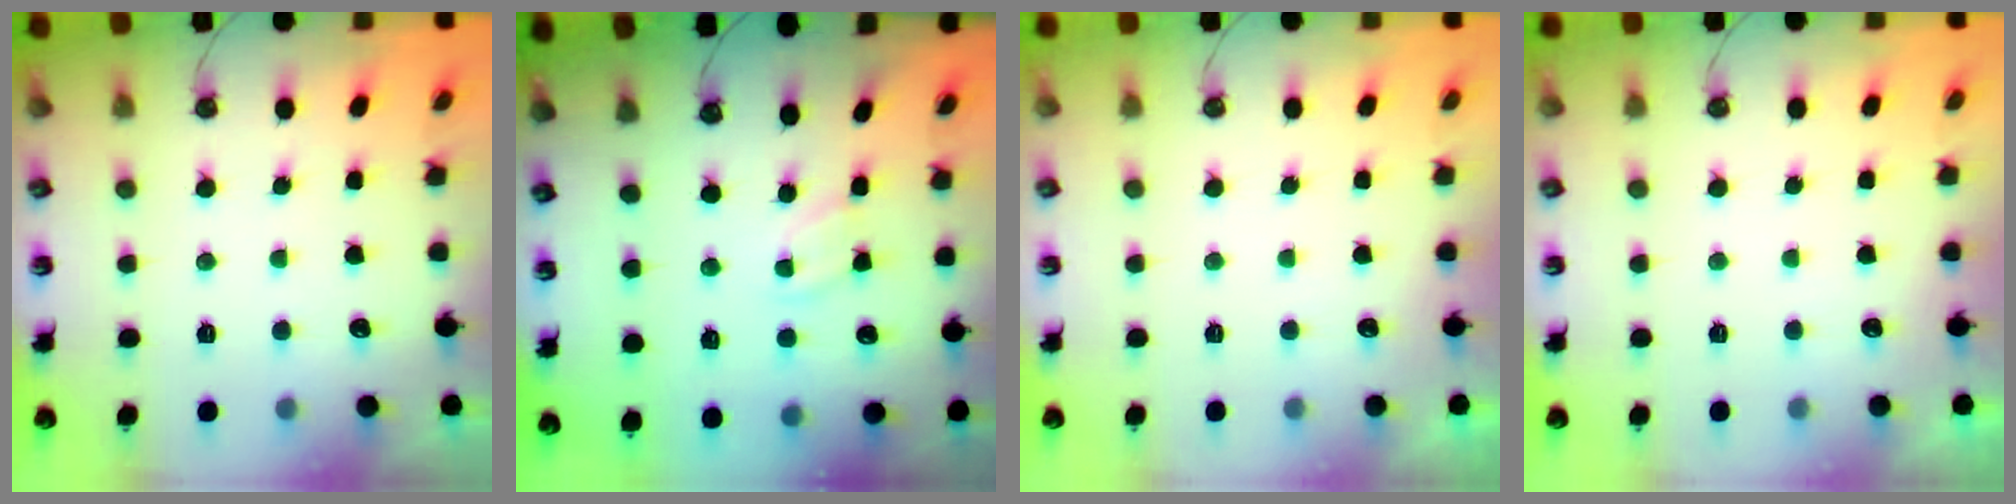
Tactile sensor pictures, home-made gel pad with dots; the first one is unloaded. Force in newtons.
{"total": 2.1, "press": 2.1, "slide": 0.4}
{"total": 0.0}
{"total": 0.0}